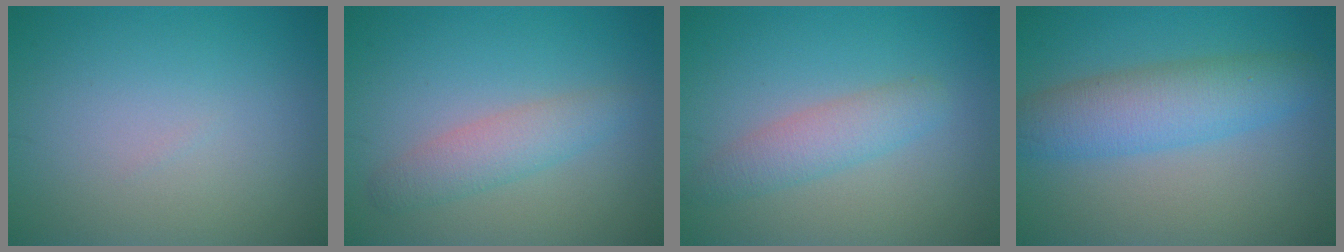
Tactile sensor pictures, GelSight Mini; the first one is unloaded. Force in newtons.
{"total": 2.8, "press": 2.8, "slide": 0.0}
{"total": 2.9, "press": 2.9, "slide": 0.1}
{"total": 5.4, "press": 5.4, "slide": 0.1}